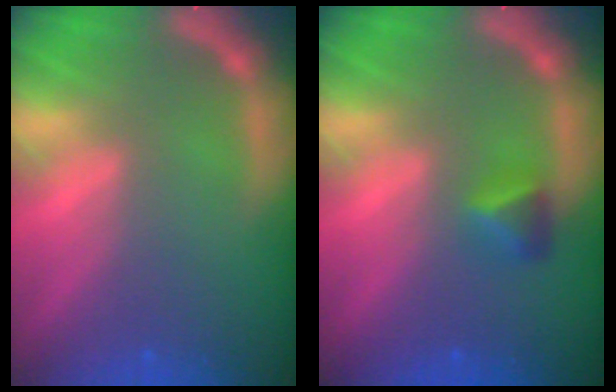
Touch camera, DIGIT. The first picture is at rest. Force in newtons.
{"total": 1.9}